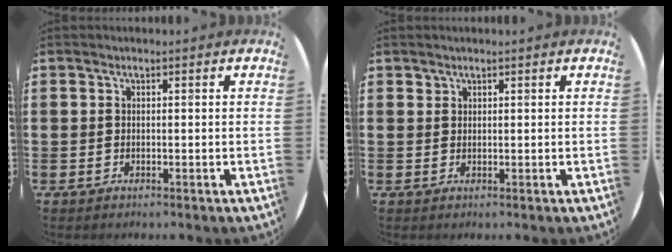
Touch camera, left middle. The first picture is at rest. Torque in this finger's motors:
{"motor_torque": [-0.09, 0.11, -0.03, 0.01]}